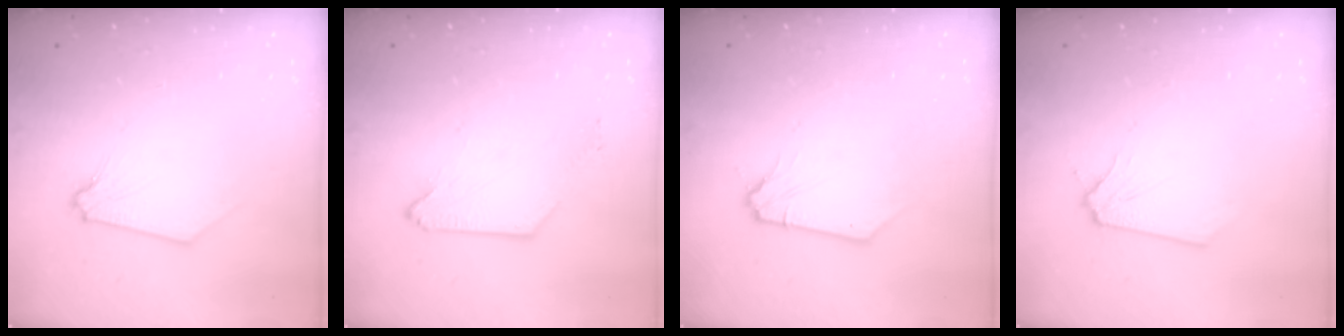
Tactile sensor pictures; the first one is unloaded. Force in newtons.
{"total": 3.0, "press": 2.9, "slide": 0.5}
{"total": 1.1, "press": 1.1, "slide": 0.1}
{"total": 0.0}